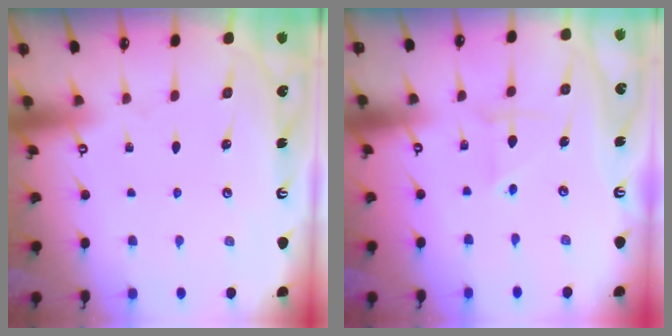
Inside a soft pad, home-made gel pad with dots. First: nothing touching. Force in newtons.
{"total": 3.3, "press": 3.3, "slide": 0.3}